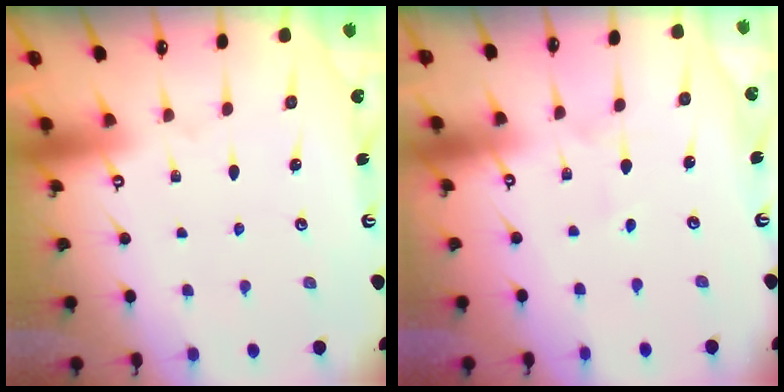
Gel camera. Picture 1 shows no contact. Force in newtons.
{"total": 2.5, "press": 2.5, "slide": 0.3}